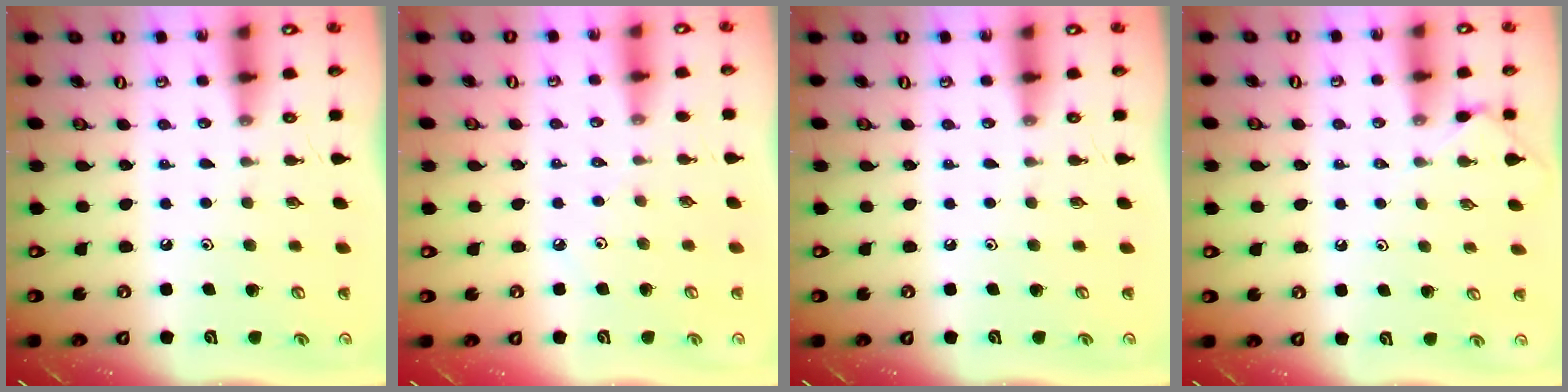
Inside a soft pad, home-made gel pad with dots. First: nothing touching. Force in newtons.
{"total": 1.9, "press": 1.9, "slide": 0.4}
{"total": 0.0}
{"total": 2.1, "press": 2.0, "slide": 0.5}